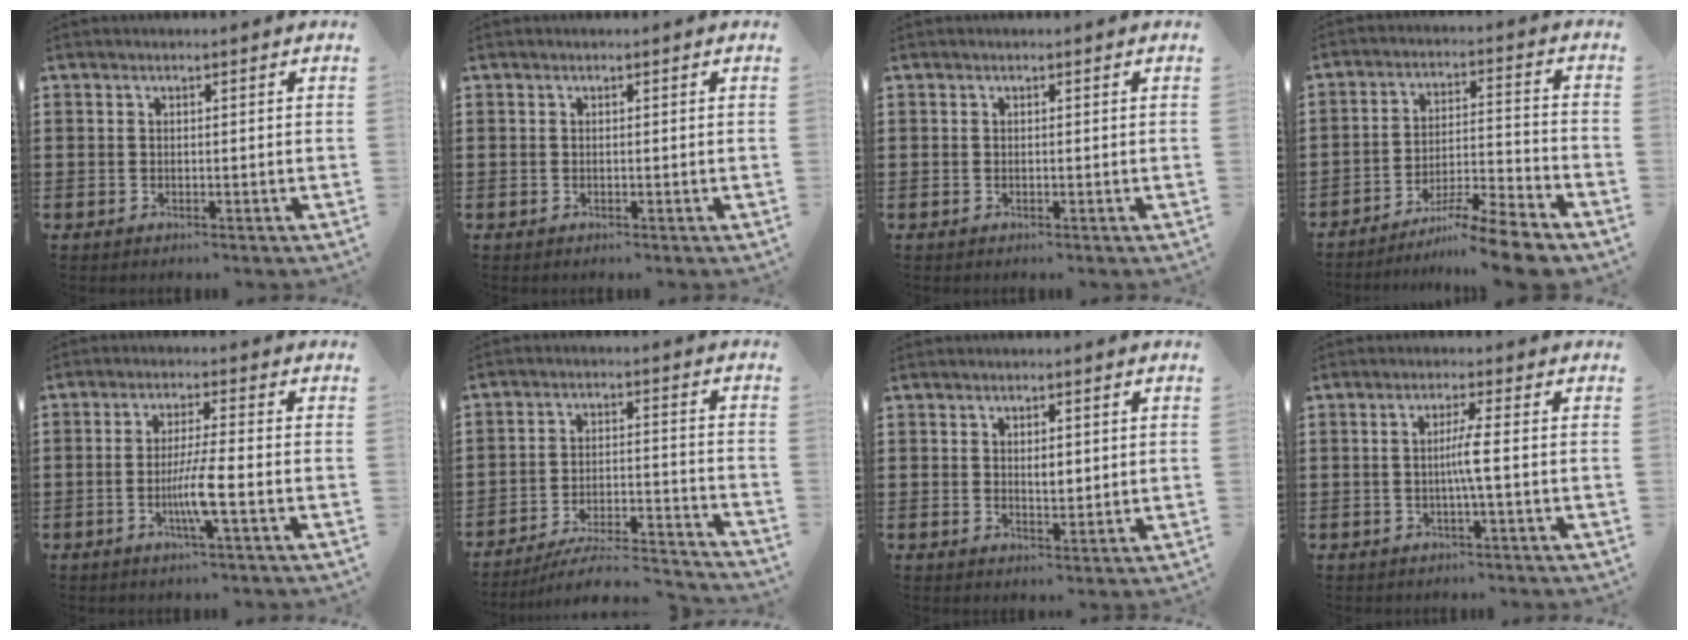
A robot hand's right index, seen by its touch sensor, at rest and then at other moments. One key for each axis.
{"total": 0.0}
{"total": 0.0}
{"total": 9.0, "fx": -7.8, "fy": 0.3, "fz": 4.5, "tx": -0.070, "ty": 0.017, "tz": -0.151}
{"total": 5.8, "fx": -1.9, "fy": -0.2, "fz": 5.4, "tx": -0.106, "ty": -0.016, "tz": -0.038}
{"total": 6.6, "fx": -6.0, "fy": 0.9, "fz": 2.5, "tx": -0.041, "ty": 0.002, "tz": -0.117}
{"total": 2.1, "fx": 0.5, "fy": 0.9, "fz": 1.8, "tx": -0.028, "ty": 0.003, "tz": 0.006}
{"total": 3.4, "fx": -0.4, "fy": -0.4, "fz": 3.4, "tx": -0.069, "ty": -0.010, "tz": -0.014}